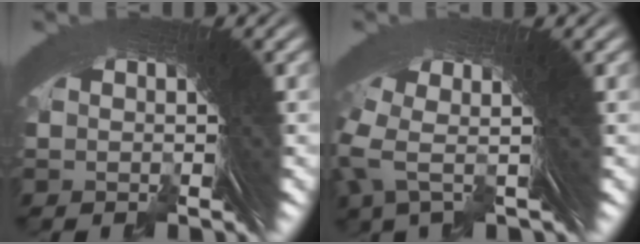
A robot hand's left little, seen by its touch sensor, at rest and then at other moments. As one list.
[{"total": 6.8, "force": [2.5, 2.4, 5.9], "torque": [-0.102, 0.015, 0.027]}]